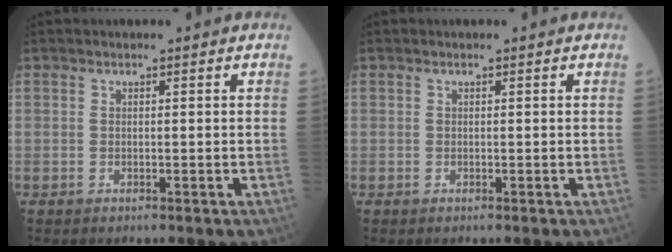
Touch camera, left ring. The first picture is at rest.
{"total": 0.0}